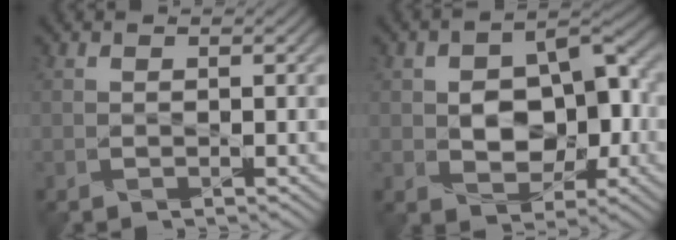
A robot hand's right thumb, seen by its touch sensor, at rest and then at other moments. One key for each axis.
{"total": 8.6, "fx": -0.8, "fy": 5.8, "fz": 6.3, "tx": -0.094, "ty": 0.006, "tz": -0.019}